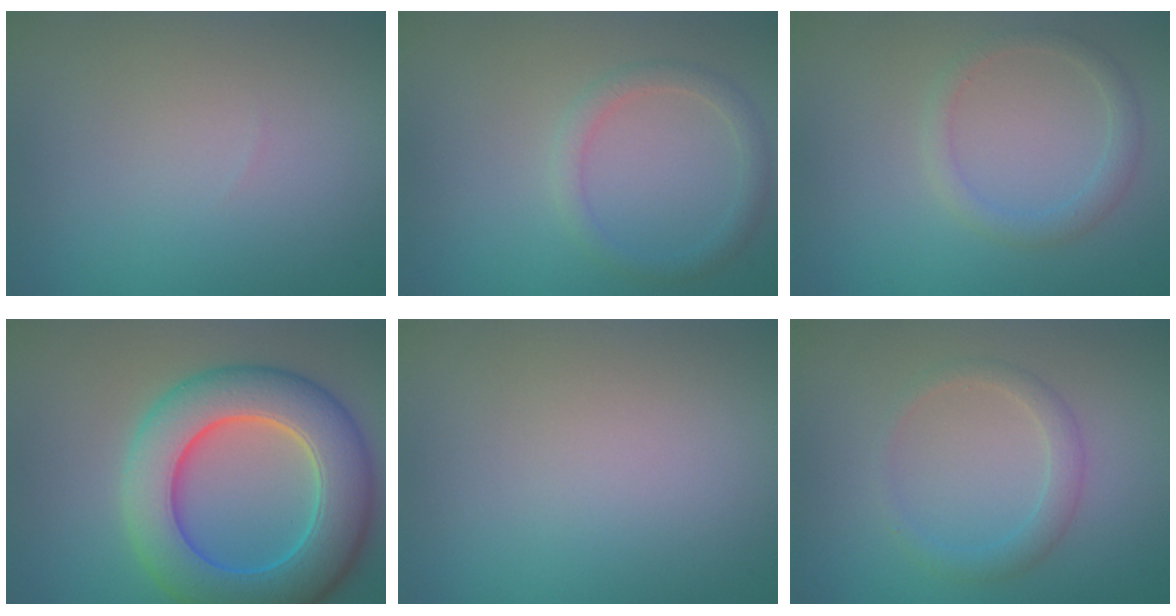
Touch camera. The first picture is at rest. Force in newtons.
{"total": 1.8, "press": 1.8, "slide": 0.0}
{"total": 1.8, "press": 1.8, "slide": 0.2}
{"total": 9.9, "press": 9.9, "slide": 0.3}
{"total": 0.0}
{"total": 1.9, "press": 1.9, "slide": 0.1}